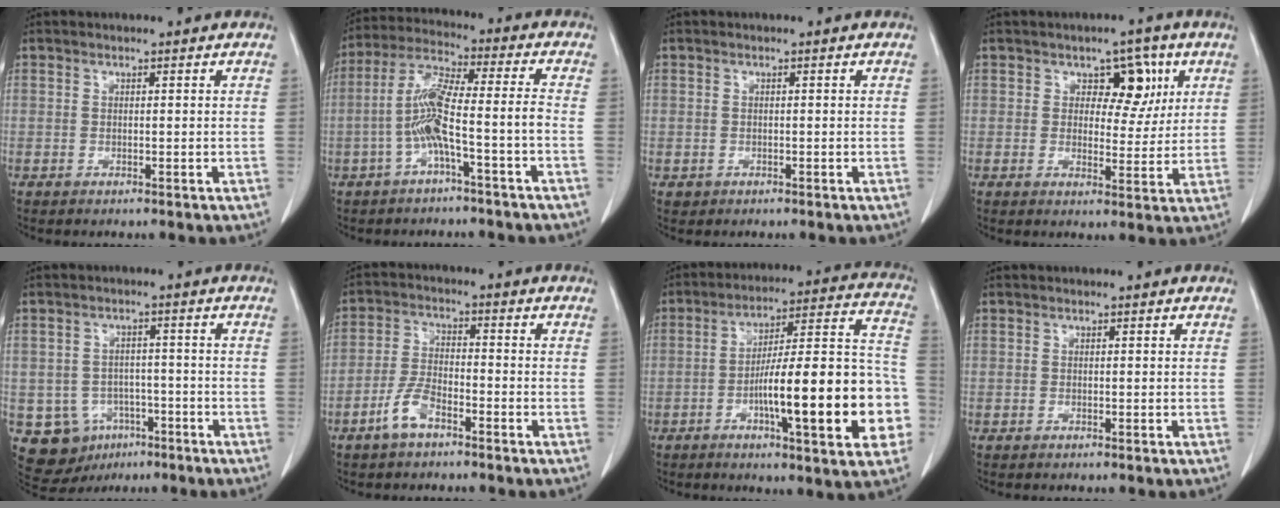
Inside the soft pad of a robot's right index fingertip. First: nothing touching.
{"total": 8.9, "force": [-2.9, 0.4, 8.4], "torque": [-0.175, 0.025, -0.057]}
{"total": 0.9, "force": [-0.3, 0.8, 0.1], "torque": [-0.004, 0.004, -0.003]}
{"total": 6.4, "force": [2.5, 3.9, 4.3], "torque": [-0.046, 0.011, 0.035]}
{"total": 9.3, "force": [-3.9, 8.1, 2.5], "torque": [-0.051, 0.014, -0.045]}
{"total": 5.6, "force": [-3.6, 2.0, 3.7], "torque": [-0.086, 0.003, -0.071]}
{"total": 21.9, "force": [-6.1, 3.4, 20.7], "torque": [-0.246, 0.027, -0.084]}
{"total": 0.0}